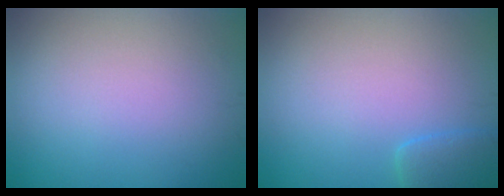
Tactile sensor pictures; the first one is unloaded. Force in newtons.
{"total": 1.9, "press": 1.9, "slide": 0.3}